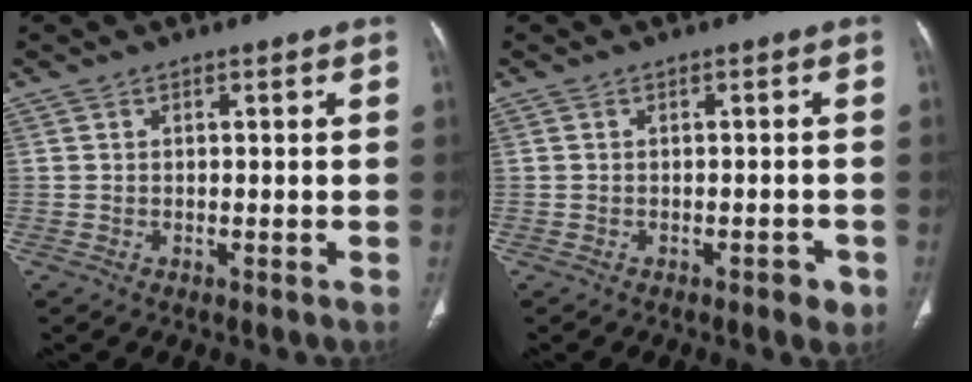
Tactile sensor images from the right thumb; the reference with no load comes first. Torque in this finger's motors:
{"motor_torque": [-0.17, 0.08, -0.17, 0.04, 0.04]}